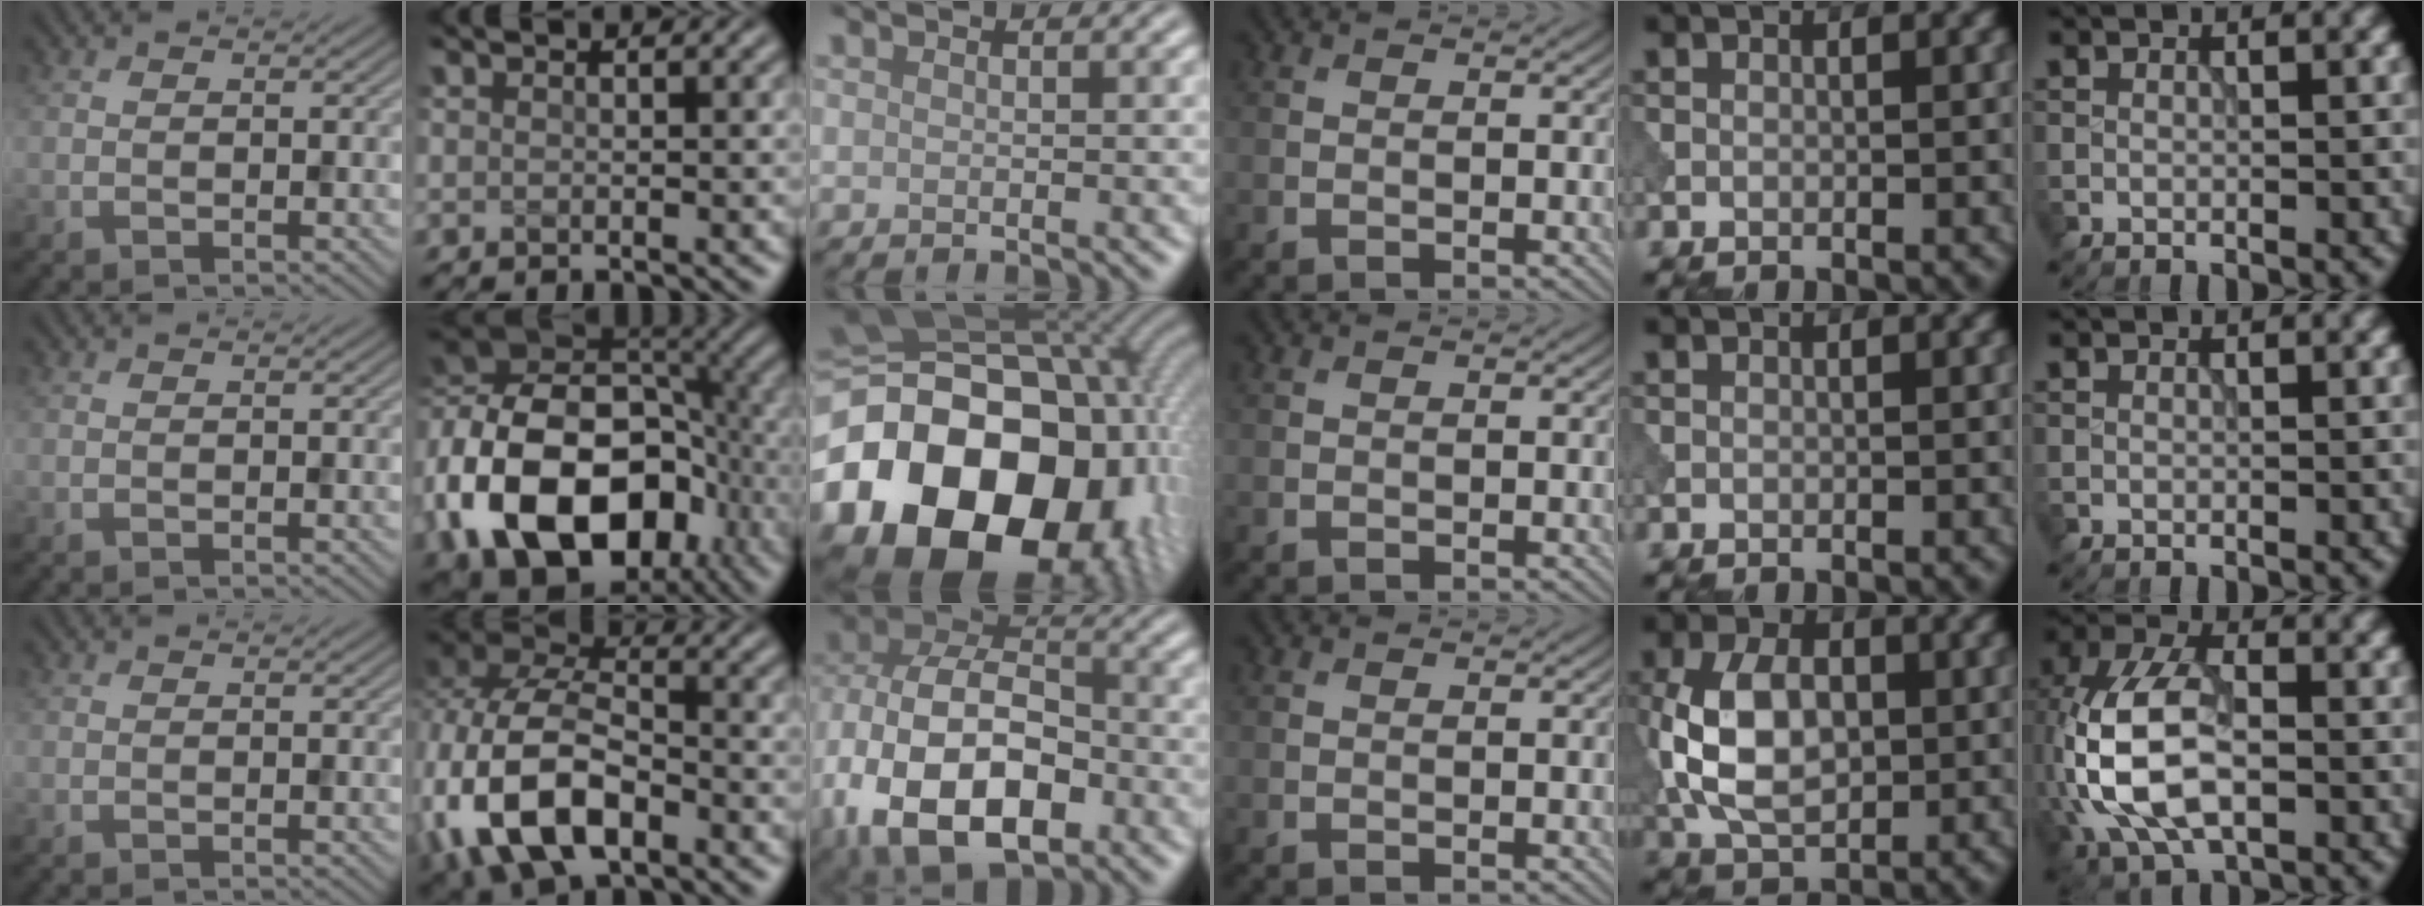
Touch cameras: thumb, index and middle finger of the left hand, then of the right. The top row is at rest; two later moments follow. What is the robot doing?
{"motion": "insert", "object": "peg toy"}